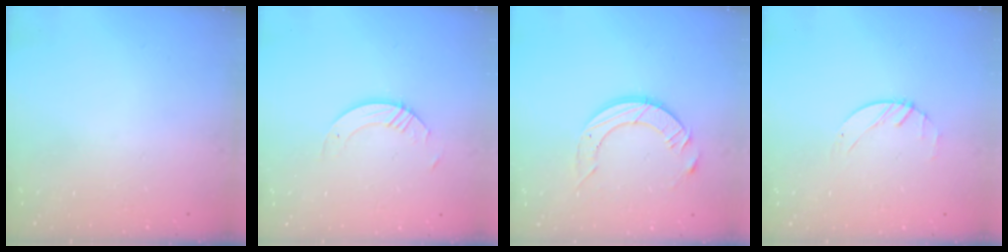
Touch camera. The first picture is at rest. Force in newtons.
{"total": 3.4, "press": 3.4, "slide": 0.3}
{"total": 10.4, "press": 10.3, "slide": 0.9}
{"total": 1.2, "press": 1.2, "slide": 0.2}